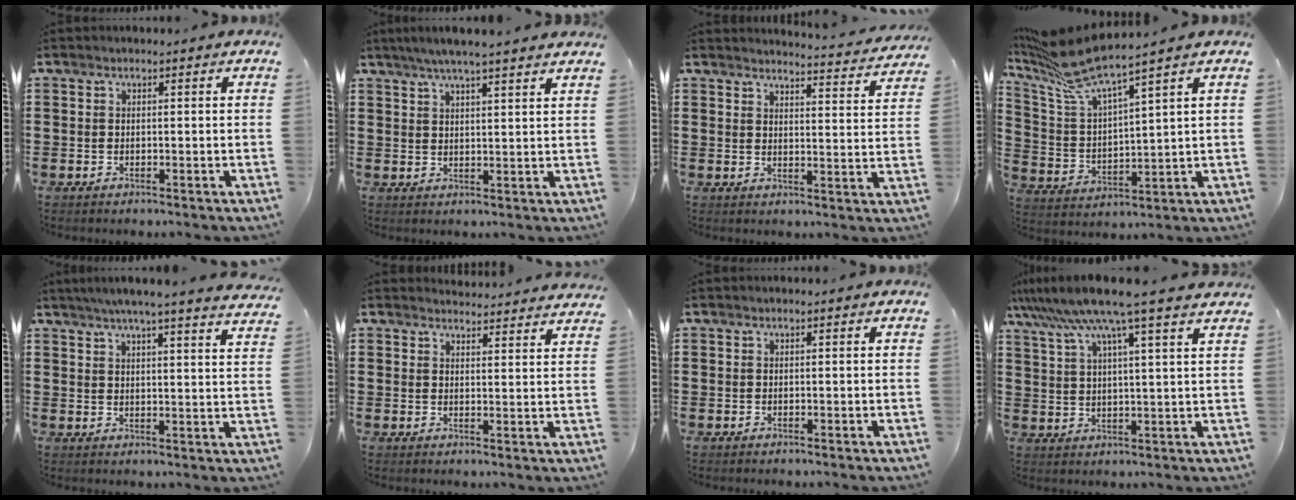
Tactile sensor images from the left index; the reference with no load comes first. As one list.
[{"total": 4.3, "force": [3.8, -0.5, 1.9], "torque": [-0.048, -0.009, 0.068]}, {"total": 3.4, "force": [3.3, -0.3, 0.5], "torque": [-0.018, -0.030, 0.055]}, {"total": 8.7, "force": [7.4, 0.7, 4.6], "torque": [-0.130, -0.046, 0.124]}, {"total": 5.1, "force": [4.6, -0.7, 2.1], "torque": [-0.058, -0.022, 0.079]}, {"total": 3.3, "force": [3.3, -0.1, -0.1], "torque": [0.000, -0.022, 0.059]}, {"total": 0.0}, {"total": 9.6, "force": [7.7, -0.2, 5.7], "torque": [-0.137, -0.030, 0.130]}]